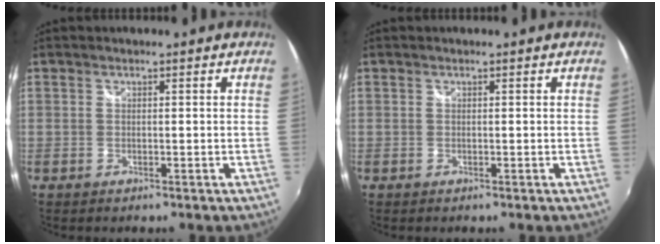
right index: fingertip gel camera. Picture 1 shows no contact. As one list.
[{"total": 0.0}]